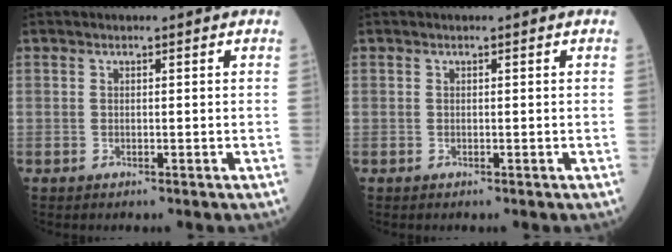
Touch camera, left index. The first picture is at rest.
{"total": 0.0}